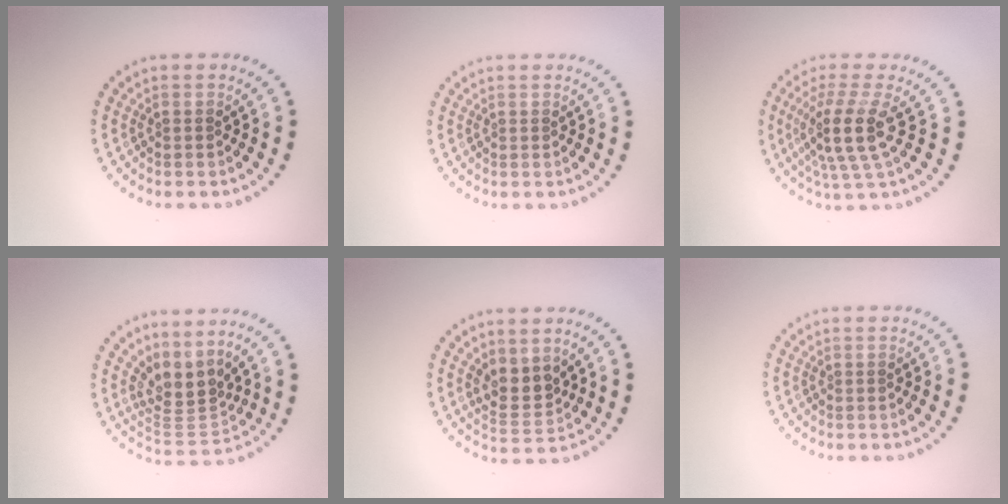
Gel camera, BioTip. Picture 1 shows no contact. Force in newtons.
{"total": 0.0}
{"total": 4.3, "press": 3.3, "slide": 2.7}
{"total": 3.6, "press": 2.6, "slide": 2.5}
{"total": 2.9, "press": 2.7, "slide": 1.2}
{"total": 0.0}